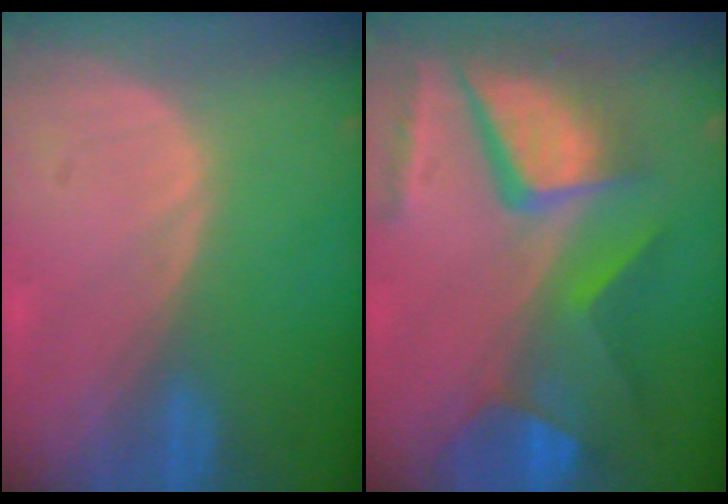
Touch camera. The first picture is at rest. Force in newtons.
{"total": 12.0, "press": 9.9, "slide": 6.8}